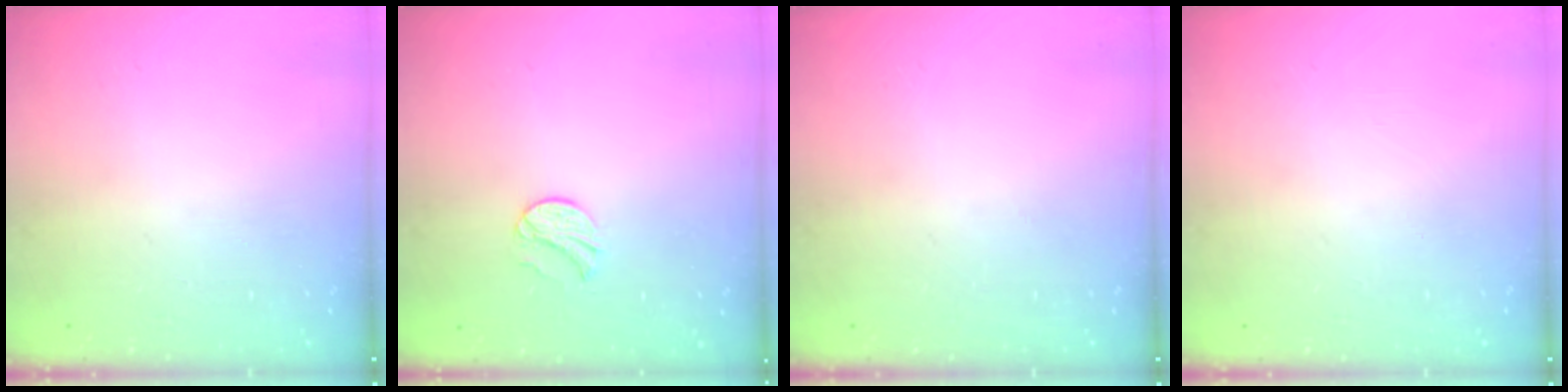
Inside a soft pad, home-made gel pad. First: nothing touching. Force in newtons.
{"total": 8.6, "press": 8.5, "slide": 0.6}
{"total": 0.0}
{"total": 0.0}